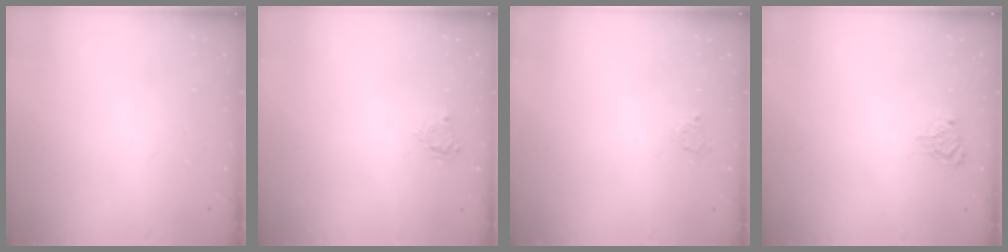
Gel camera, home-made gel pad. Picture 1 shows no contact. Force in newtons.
{"total": 3.8, "press": 3.8, "slide": 0.5}
{"total": 2.7, "press": 2.7, "slide": 0.2}
{"total": 5.6, "press": 5.5, "slide": 0.5}